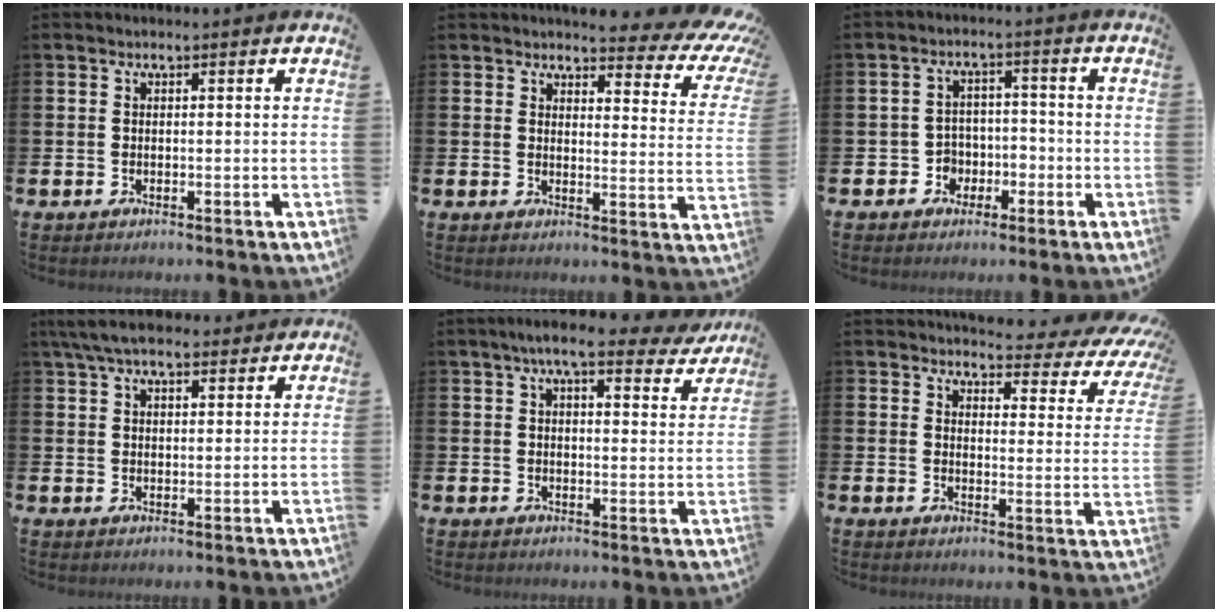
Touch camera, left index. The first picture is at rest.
{"total": 4.7, "force": [4.2, 1.5, 1.5], "torque": [-0.022, -0.039, 0.066]}
{"total": 3.5, "force": [-1.7, 3.0, 0.3], "torque": [-0.028, 0.008, -0.039]}
{"total": 5.8, "force": [5.0, 1.7, 2.3], "torque": [-0.056, -0.010, 0.093]}
{"total": 7.2, "force": [6.1, 1.4, 3.6], "torque": [-0.068, -0.016, 0.106]}
{"total": 3.5, "force": [3.2, 1.1, 0.9], "torque": [-0.017, -0.036, 0.044]}